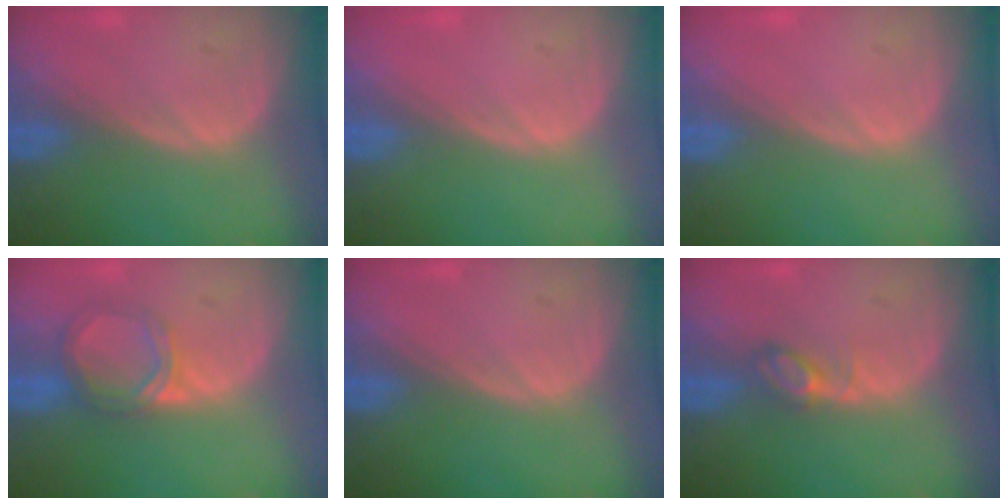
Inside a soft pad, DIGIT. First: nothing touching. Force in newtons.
{"total": 0.0}
{"total": 0.0}
{"total": 4.1, "press": 4.1, "slide": 0.4}
{"total": 0.0}
{"total": 2.5, "press": 2.4, "slide": 0.3}